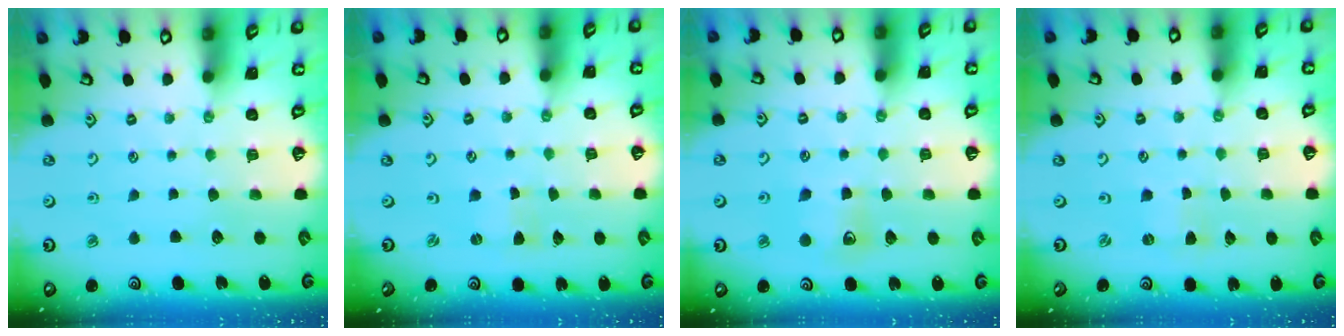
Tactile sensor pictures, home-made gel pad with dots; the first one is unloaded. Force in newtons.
{"total": 0.0}
{"total": 7.3, "press": 7.3, "slide": 0.5}
{"total": 0.9, "press": 0.9, "slide": 0.2}